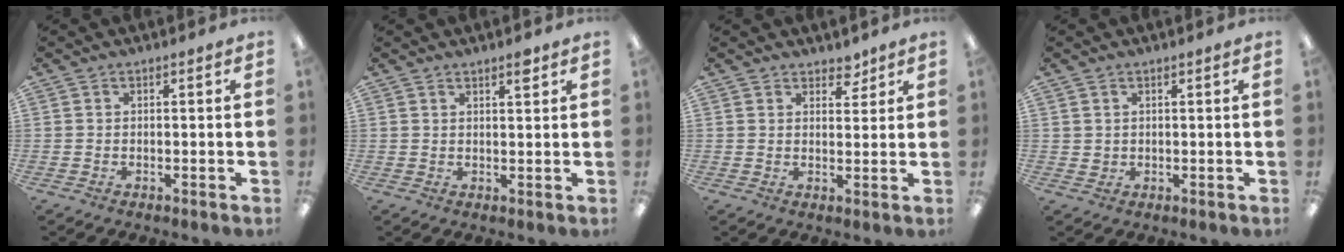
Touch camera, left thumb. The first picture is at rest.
{"total": 2.7, "force": [2.2, 0.6, 1.4], "torque": [-0.016, -0.008, 0.036]}
{"total": 3.7, "force": [3.2, 1.8, 0.7], "torque": [0.004, -0.017, 0.055]}
{"total": 1.6, "force": [1.0, 1.2, 0.2], "torque": [-0.005, 0.001, 0.019]}